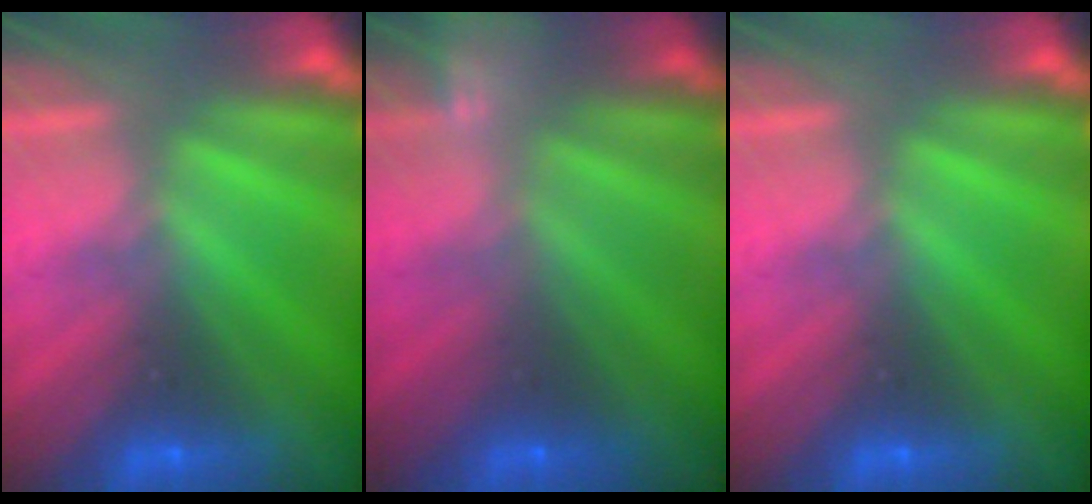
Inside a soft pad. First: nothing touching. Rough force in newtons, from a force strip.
{"total": 2.1}
{"total": 0.0}